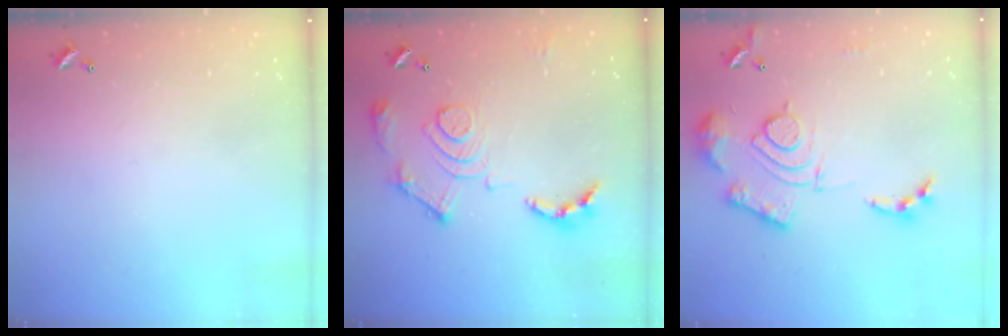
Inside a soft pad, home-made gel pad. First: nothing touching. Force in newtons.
{"total": 16.8, "press": 16.7, "slide": 1.6}
{"total": 17.4, "press": 17.3, "slide": 1.7}